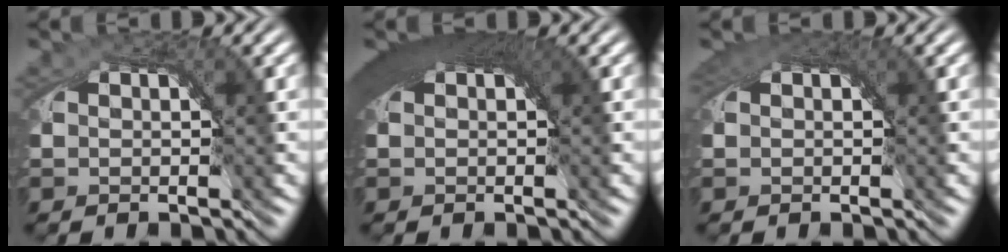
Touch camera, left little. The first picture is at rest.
{"total": 5.3, "force": [1.8, 1.9, 4.7], "torque": [-0.055, 0.016, 0.019]}
{"total": 0.8, "force": [0.3, -0.1, 0.7], "torque": [-0.002, -0.001, 0.006]}